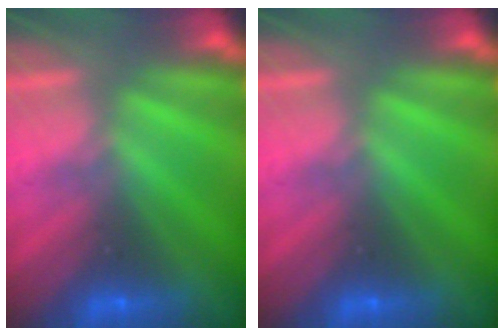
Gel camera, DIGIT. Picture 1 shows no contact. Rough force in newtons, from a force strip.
{"total": 0.0}